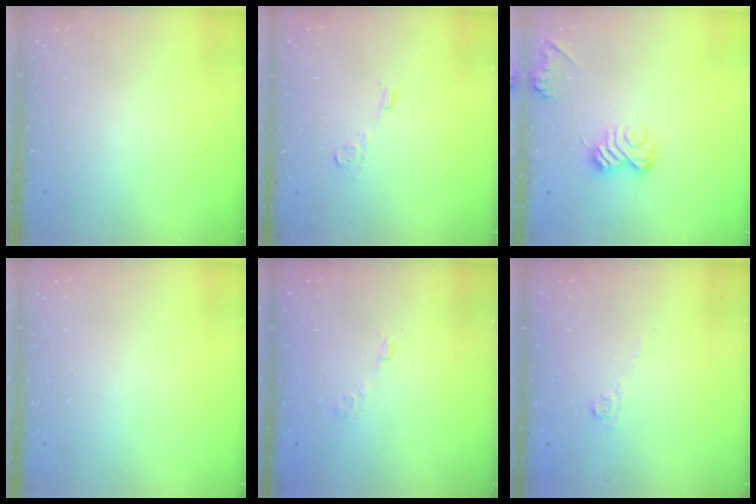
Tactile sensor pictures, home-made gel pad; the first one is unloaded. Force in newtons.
{"total": 6.5, "press": 6.5, "slide": 0.5}
{"total": 9.2, "press": 9.1, "slide": 1.2}
{"total": 0.0}
{"total": 2.4, "press": 2.1, "slide": 1.3}
{"total": 3.9, "press": 3.7, "slide": 1.1}